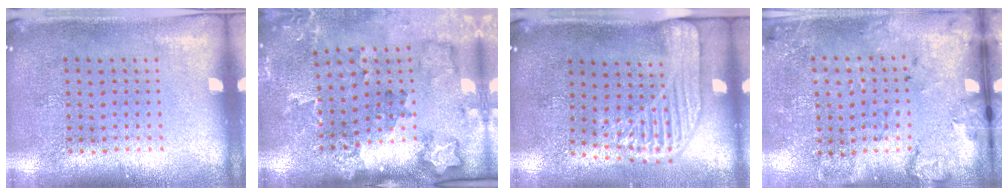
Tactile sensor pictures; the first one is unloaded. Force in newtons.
{"total": 2.0, "press": 1.9, "slide": 0.4}
{"total": 2.2, "press": 1.7, "slide": 1.3}
{"total": 2.0, "press": 1.5, "slide": 1.2}